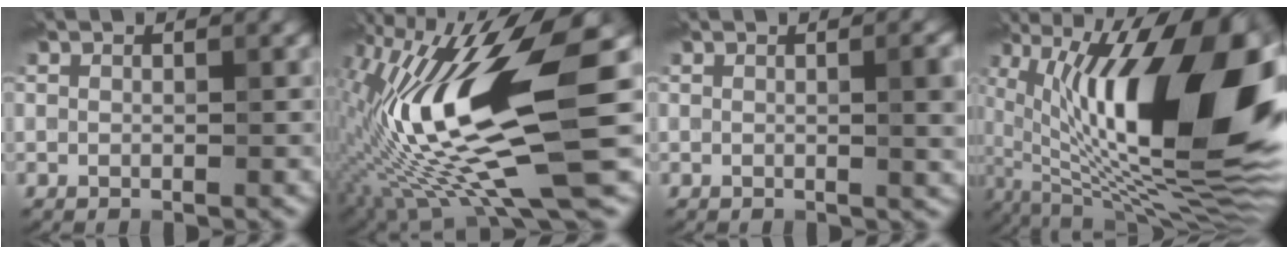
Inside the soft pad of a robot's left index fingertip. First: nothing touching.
{"total": 14.1, "force": [-1.6, 3.7, 13.5], "torque": [-0.263, 0.010, -0.029]}
{"total": 3.8, "force": [0.2, 1.1, 3.6], "torque": [-0.044, 0.005, 0.001]}
{"total": 17.2, "force": [3.1, 6.3, 15.7], "torque": [-0.250, 0.007, 0.045]}